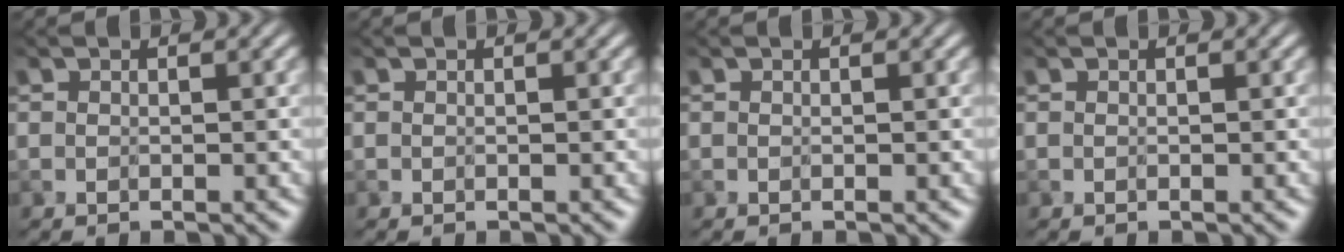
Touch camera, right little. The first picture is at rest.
{"total": 0.0}
{"total": 0.0}
{"total": 0.0}